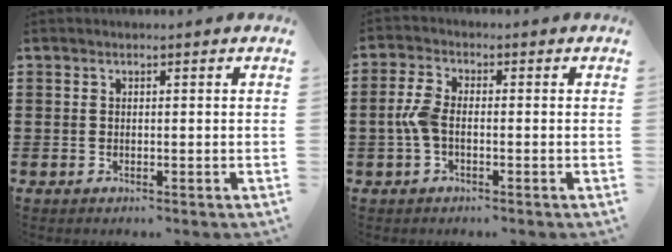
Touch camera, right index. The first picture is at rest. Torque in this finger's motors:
{"motor_torque": [1.14, 0.12, 0.66, 0.18]}